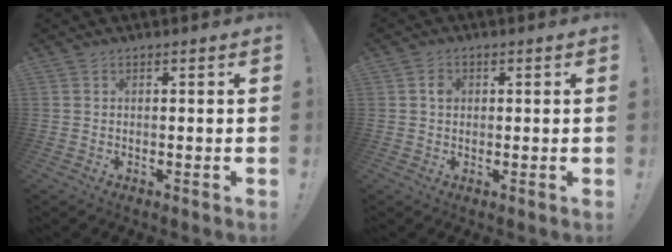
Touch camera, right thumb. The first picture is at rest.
{"total": 2.3, "force": [0.1, 1.9, 1.3], "torque": [-0.014, 0.003, -0.003]}